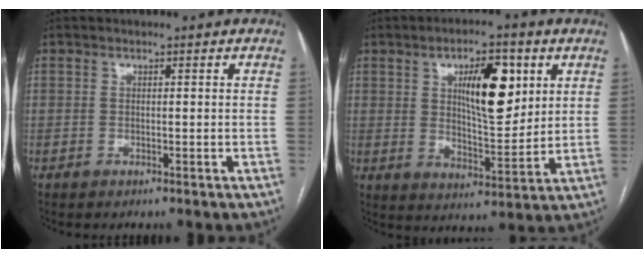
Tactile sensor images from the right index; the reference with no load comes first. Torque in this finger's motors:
{"motor_torque": [1.08, 0.82, 0.74, 0.15]}